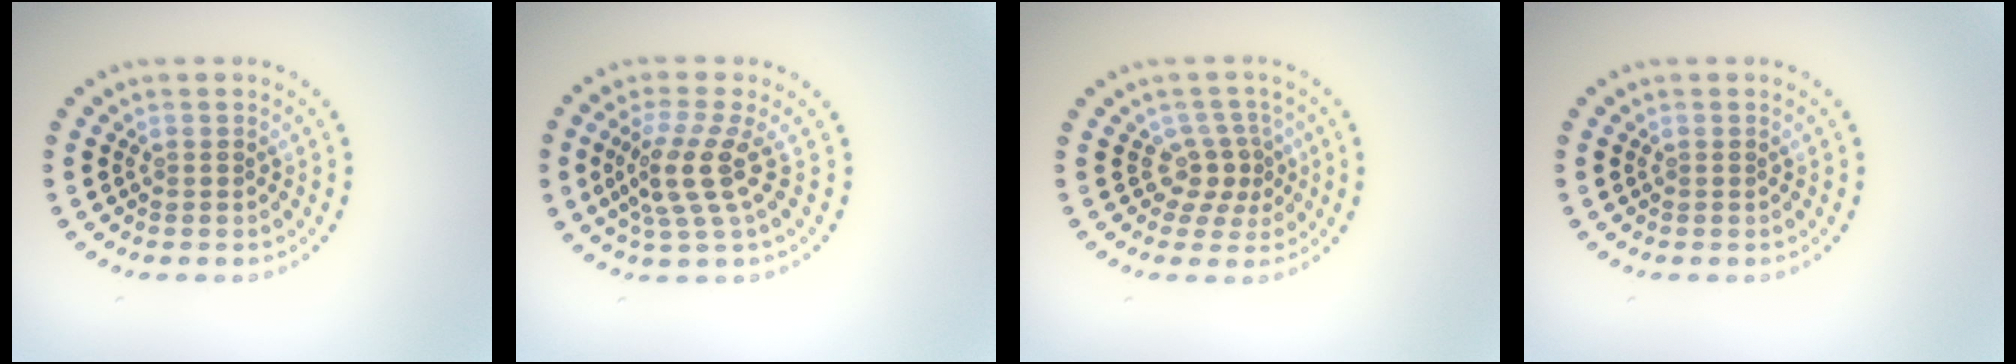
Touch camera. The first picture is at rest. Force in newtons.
{"total": 3.8, "press": 3.0, "slide": 2.4}
{"total": 2.6, "press": 1.8, "slide": 1.9}
{"total": 0.0}